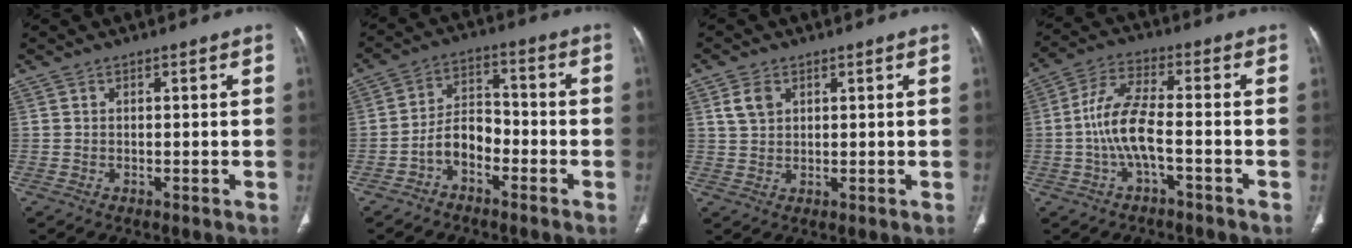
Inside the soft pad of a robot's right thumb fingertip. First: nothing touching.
{"total": 6.6, "force": [-3.2, 4.0, 4.0], "torque": [-0.059, 0.040, -0.068]}
{"total": 3.7, "force": [1.6, 2.6, 2.1], "torque": [-0.034, -0.001, 0.036]}
{"total": 8.9, "force": [-2.2, 3.0, 8.1], "torque": [-0.180, 0.033, -0.044]}